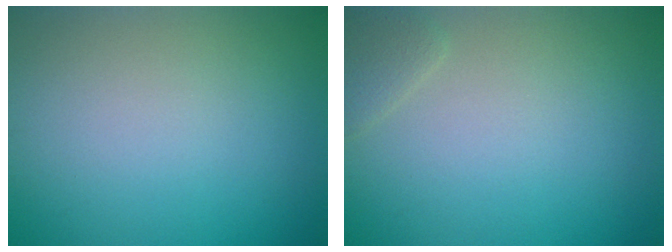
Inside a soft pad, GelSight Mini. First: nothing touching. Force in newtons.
{"total": 1.3, "press": 1.3, "slide": 0.2}